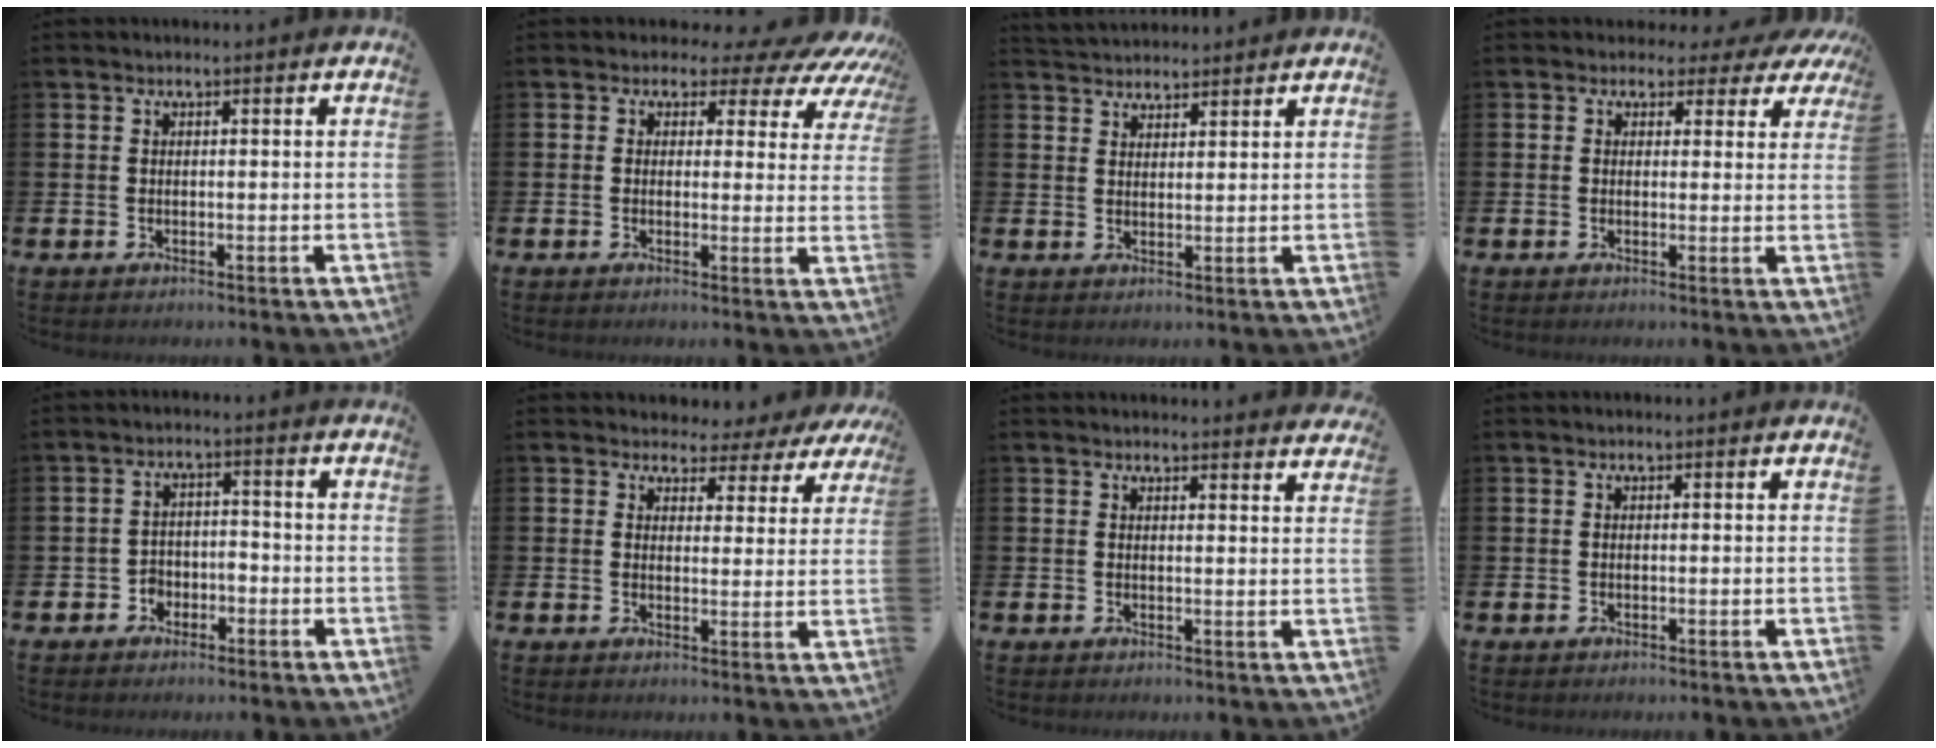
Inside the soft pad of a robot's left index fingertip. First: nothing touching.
{"total": 3.1, "force": [1.6, 2.3, 1.3], "torque": [-0.023, -0.023, 0.013]}
{"total": 3.0, "force": [2.9, 0.6, -0.2], "torque": [-0.001, -0.011, 0.054]}
{"total": 2.1, "force": [1.1, 1.7, 0.2], "torque": [-0.004, -0.005, 0.012]}
{"total": 2.7, "force": [-2.0, 1.8, 0.6], "torque": [-0.024, 0.008, -0.043]}
{"total": 3.0, "force": [2.3, 1.8, 0.0], "torque": [-0.005, -0.025, 0.033]}
{"total": 2.1, "force": [2.1, 0.1, -0.2], "torque": [0.010, -0.016, 0.036]}
{"total": 0.0}